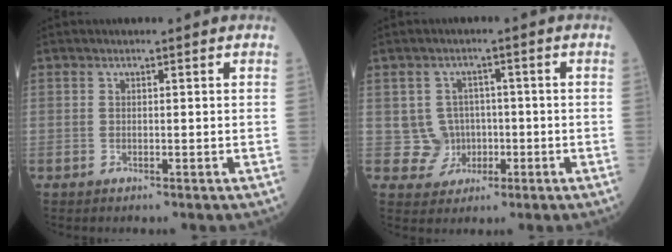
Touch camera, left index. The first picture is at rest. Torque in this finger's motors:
{"motor_torque": [0.10, 0.21, 0.01, -0.03]}